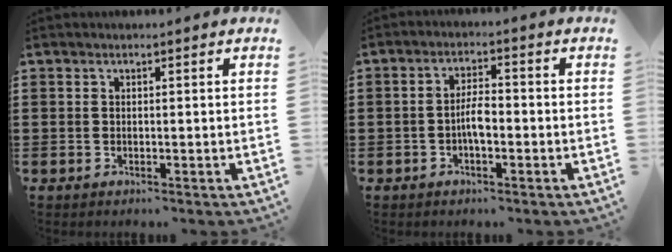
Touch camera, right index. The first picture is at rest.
{"total": 3.7, "force": [-1.0, 1.3, 3.3], "torque": [-0.067, 0.006, -0.022]}